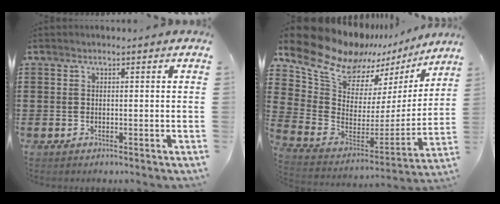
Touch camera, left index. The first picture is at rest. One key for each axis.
{"total": 11.7, "fx": 10.2, "fy": 4.8, "fz": 3.3, "tx": -0.119, "ty": -0.078, "tz": 0.179}